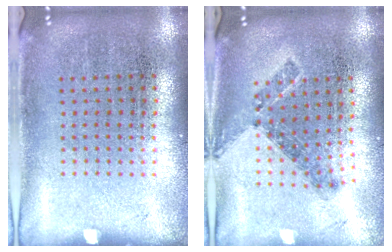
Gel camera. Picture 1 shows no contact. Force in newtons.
{"total": 0.8, "press": 0.8, "slide": 0.3}